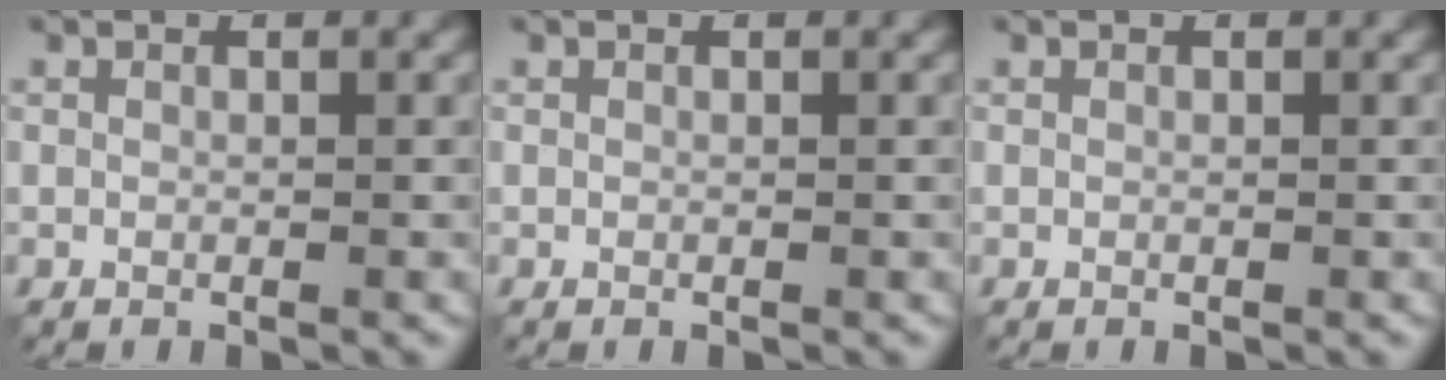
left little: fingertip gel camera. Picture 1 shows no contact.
{"total": 0.0}
{"total": 0.0}